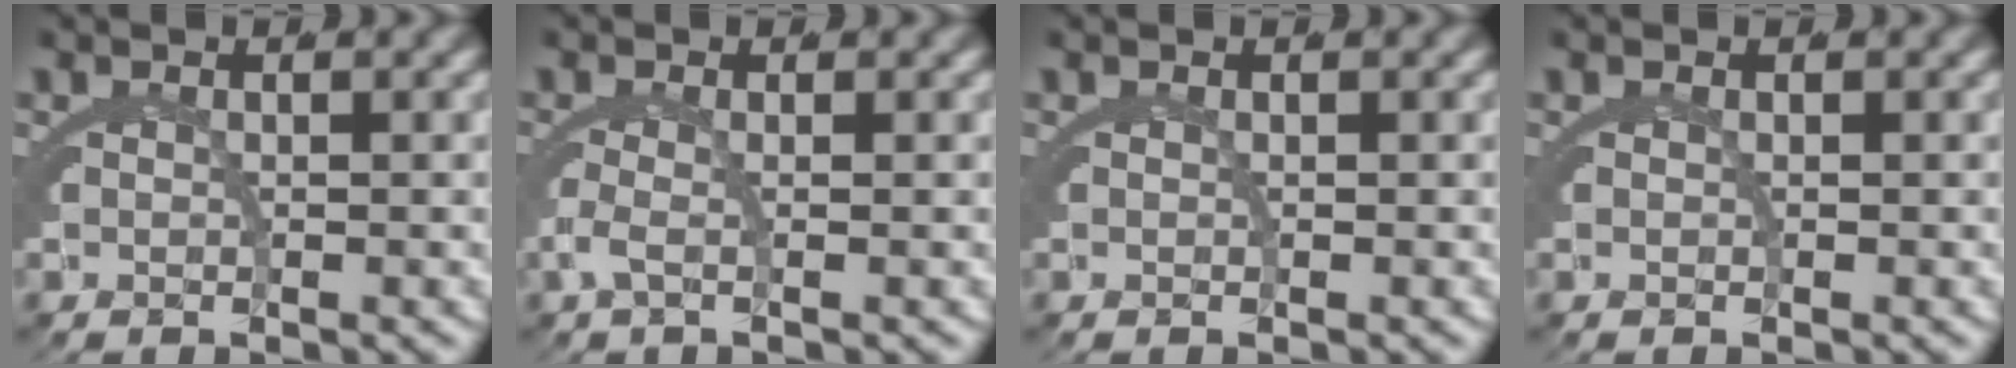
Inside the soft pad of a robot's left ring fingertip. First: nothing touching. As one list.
[{"total": 1.6, "force": [-0.2, 0.0, 1.5], "torque": [-0.045, -0.011, -0.001]}, {"total": 0.0}, {"total": 0.0}]